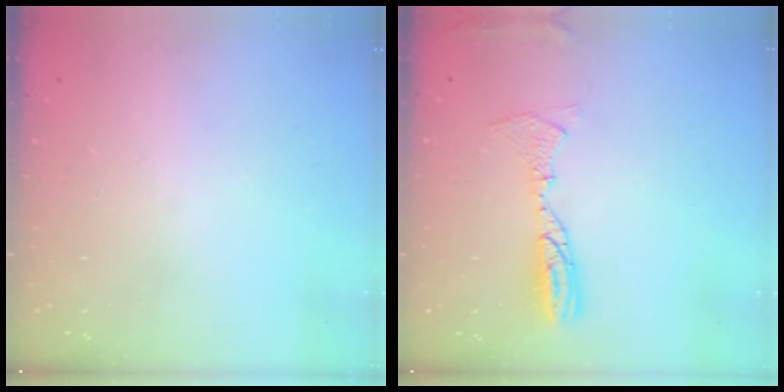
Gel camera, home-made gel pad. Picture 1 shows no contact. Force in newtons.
{"total": 9.1, "press": 8.9, "slide": 1.7}